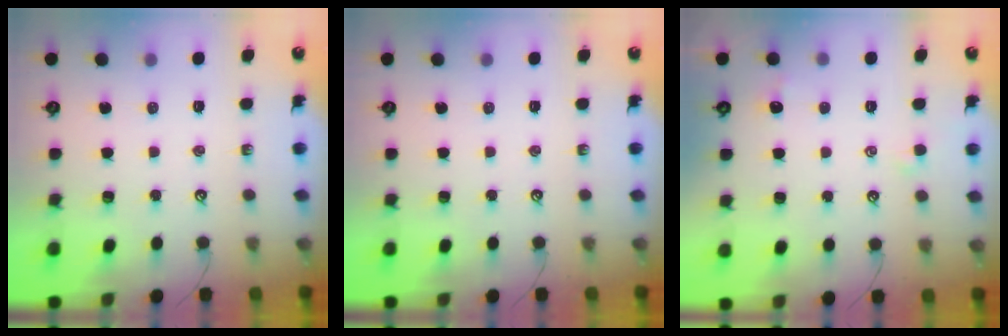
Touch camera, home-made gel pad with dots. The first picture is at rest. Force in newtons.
{"total": 0.0}
{"total": 0.6, "press": 0.2, "slide": 0.6}